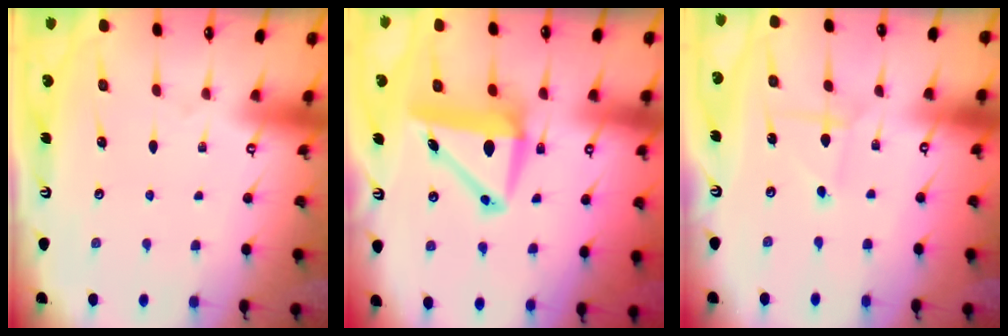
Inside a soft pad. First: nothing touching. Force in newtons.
{"total": 8.3, "press": 8.1, "slide": 1.9}
{"total": 2.2, "press": 2.1, "slide": 0.3}